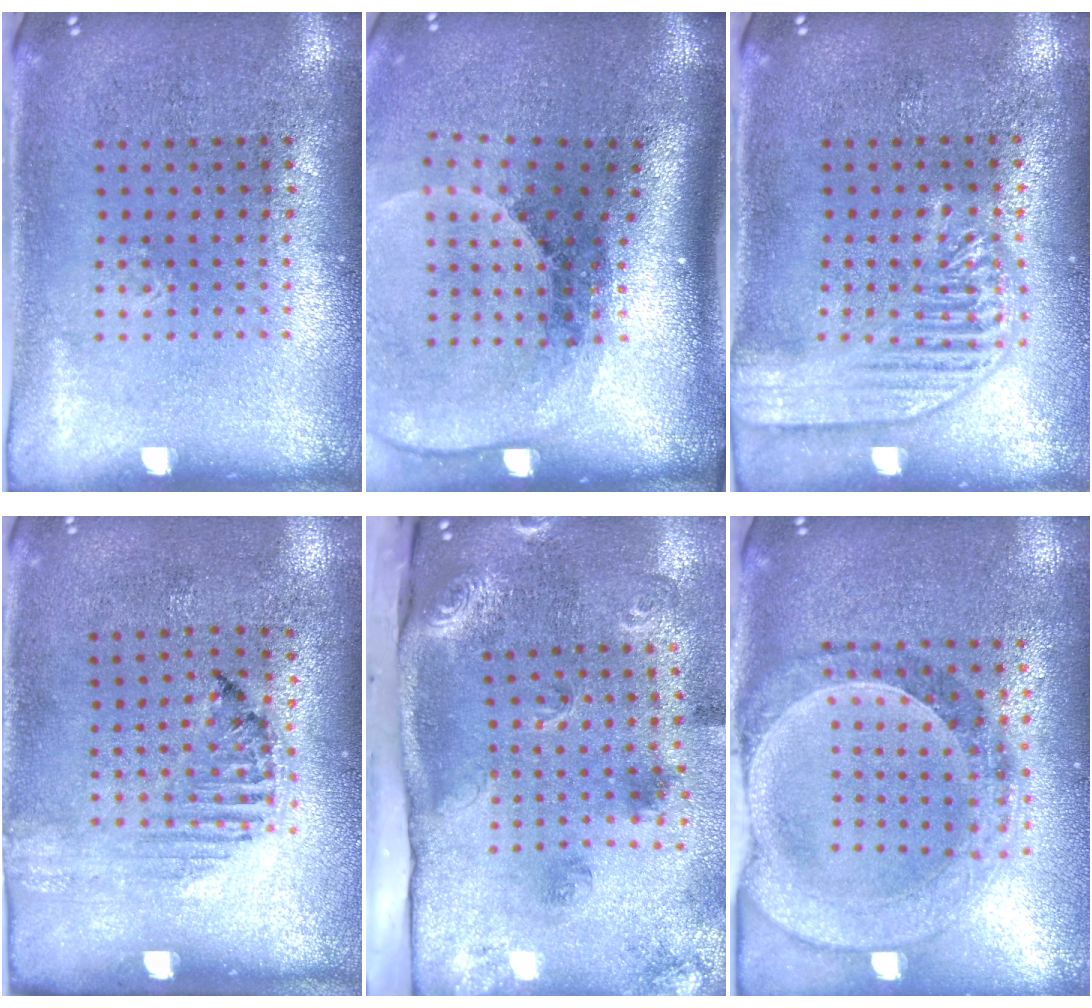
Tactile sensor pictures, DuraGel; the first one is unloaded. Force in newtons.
{"total": 2.8, "press": 1.9, "slide": 2.0}
{"total": 2.0, "press": 2.0, "slide": 0.2}
{"total": 1.2, "press": 1.2, "slide": 0.4}
{"total": 2.8, "press": 1.9, "slide": 2.1}
{"total": 1.5, "press": 1.5, "slide": 0.3}